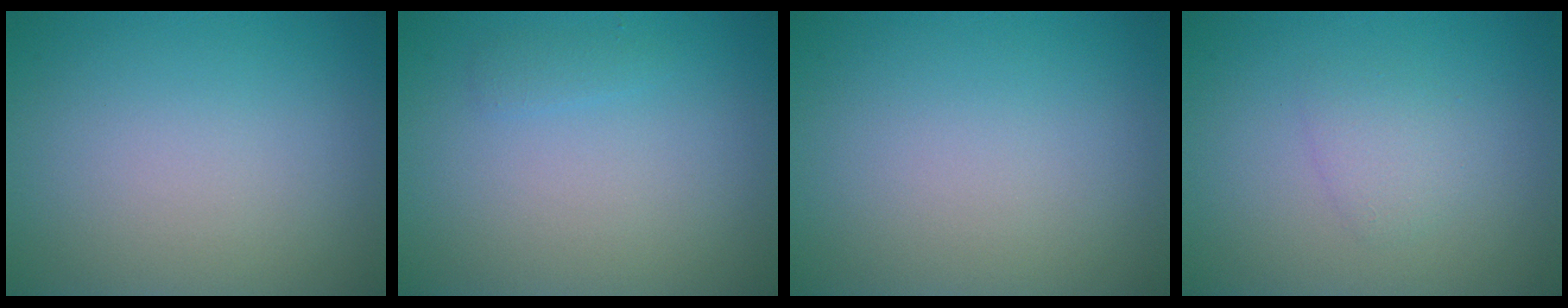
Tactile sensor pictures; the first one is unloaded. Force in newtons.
{"total": 0.7, "press": 0.7, "slide": 0.1}
{"total": 0.0}
{"total": 1.5, "press": 1.5, "slide": 0.1}